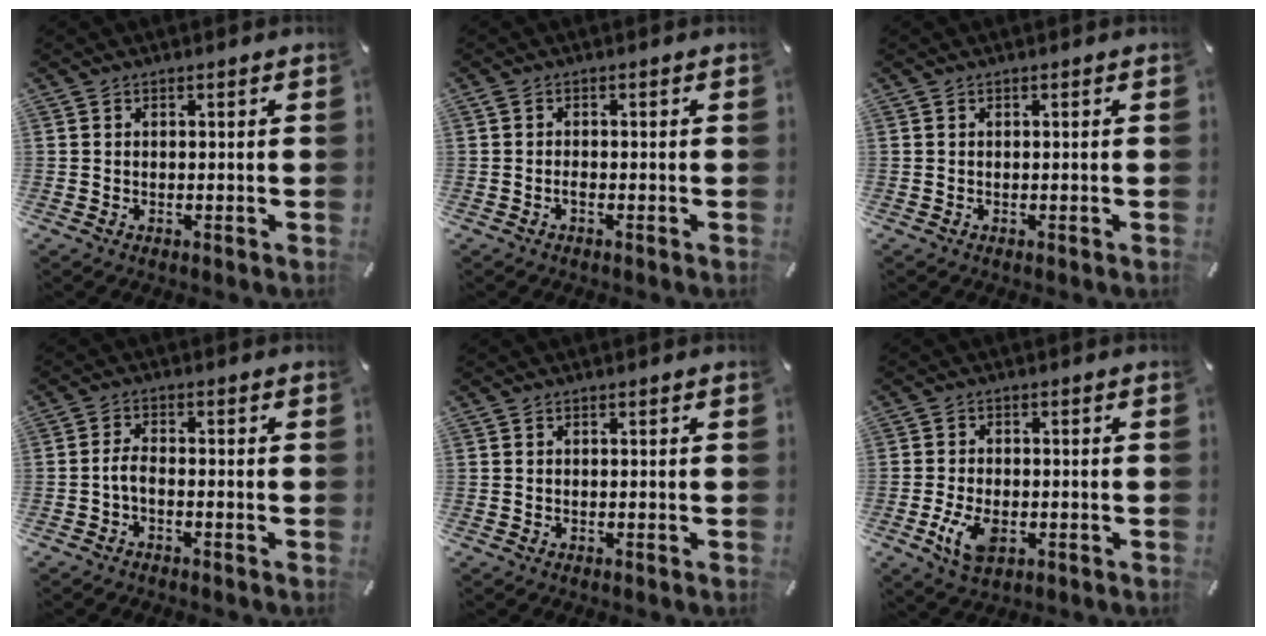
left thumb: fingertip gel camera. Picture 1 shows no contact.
{"total": 1.4, "force": [-0.5, 0.5, 1.2], "torque": [-0.023, 0.003, -0.011]}
{"total": 0.0}
{"total": 3.0, "force": [-1.5, 1.1, 2.5], "torque": [-0.057, 0.004, -0.031]}
{"total": 0.0}
{"total": 6.7, "force": [-2.1, 4.1, 4.9], "torque": [-0.119, 0.003, -0.042]}